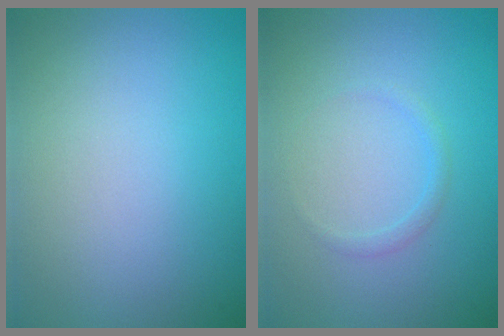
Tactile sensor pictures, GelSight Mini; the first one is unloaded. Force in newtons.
{"total": 0.8, "press": 0.8, "slide": 0.0}